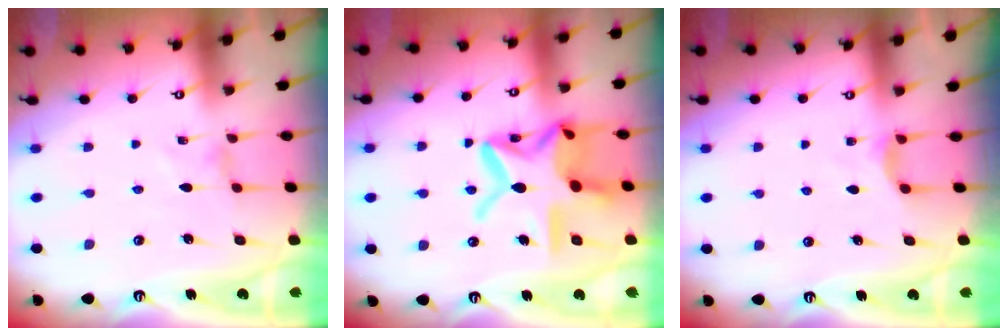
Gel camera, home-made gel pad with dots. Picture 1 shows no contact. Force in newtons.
{"total": 20.0, "press": 20.0, "slide": 1.6}
{"total": 2.6, "press": 2.5, "slide": 0.4}